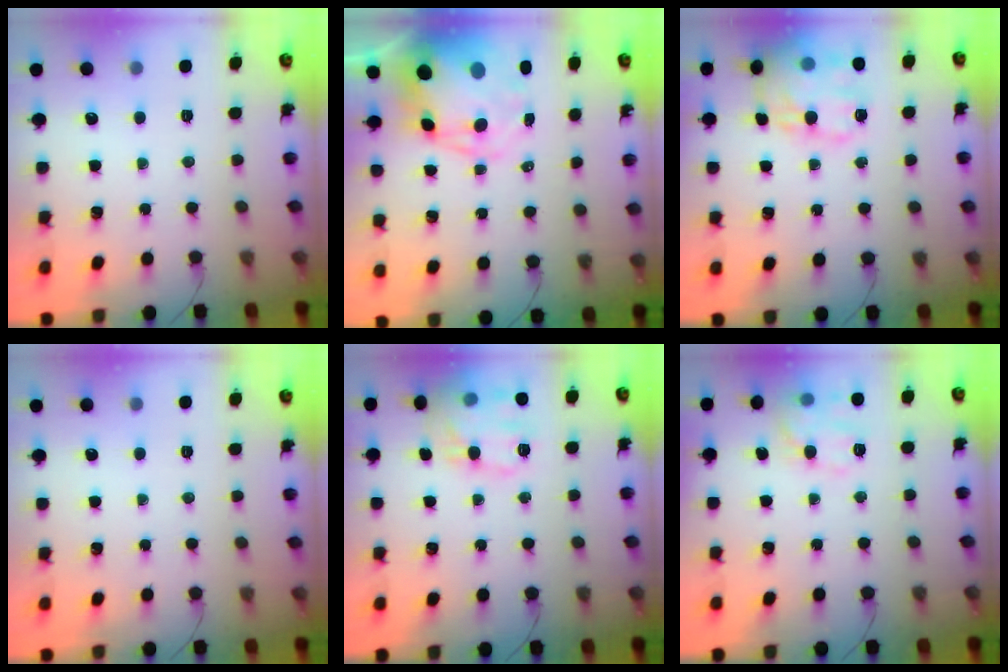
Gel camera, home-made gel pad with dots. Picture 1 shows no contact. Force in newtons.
{"total": 12.8, "press": 12.3, "slide": 3.4}
{"total": 18.0, "press": 17.9, "slide": 1.7}
{"total": 0.0}
{"total": 15.4, "press": 15.4, "slide": 0.8}
{"total": 11.4, "press": 11.4, "slide": 0.5}